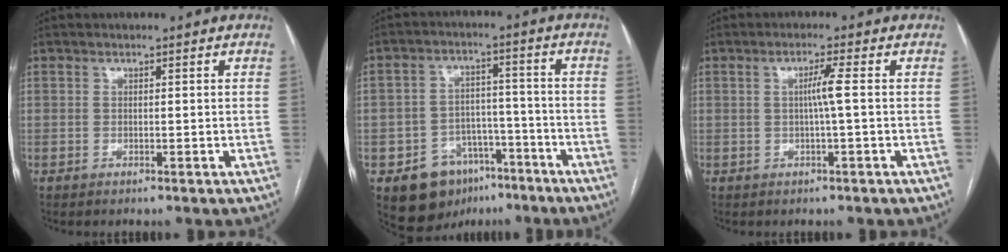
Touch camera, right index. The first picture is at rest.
{"total": 10.1, "force": [-6.0, 7.4, 3.5], "torque": [-0.050, 0.029, -0.083]}
{"total": 2.7, "force": [0.0, -0.7, 2.6], "torque": [-0.047, 0.000, 0.001]}